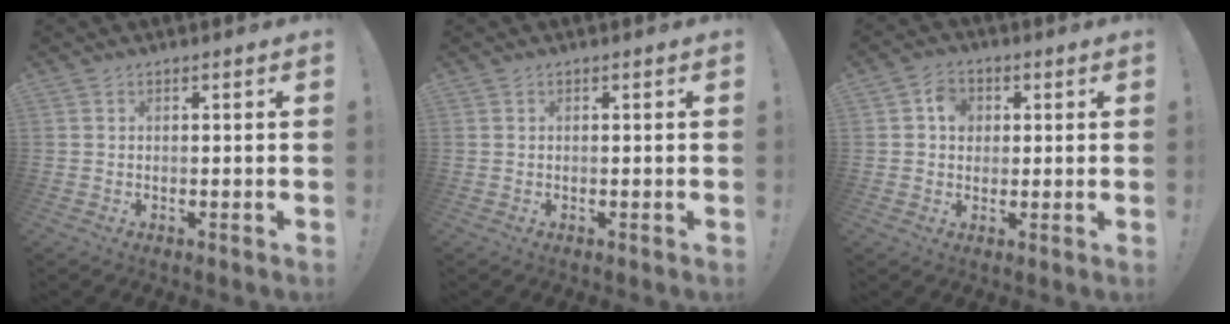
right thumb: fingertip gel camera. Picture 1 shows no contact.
{"total": 0.0}
{"total": 6.2, "force": [1.5, 5.4, 2.8], "torque": [-0.040, 0.004, 0.026]}